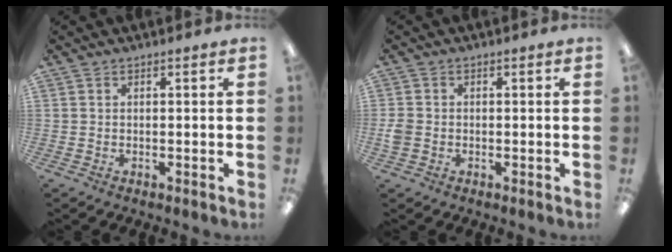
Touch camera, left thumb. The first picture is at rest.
{"total": 2.8, "force": [-0.8, 2.3, 1.4], "torque": [-0.021, 0.007, -0.013]}